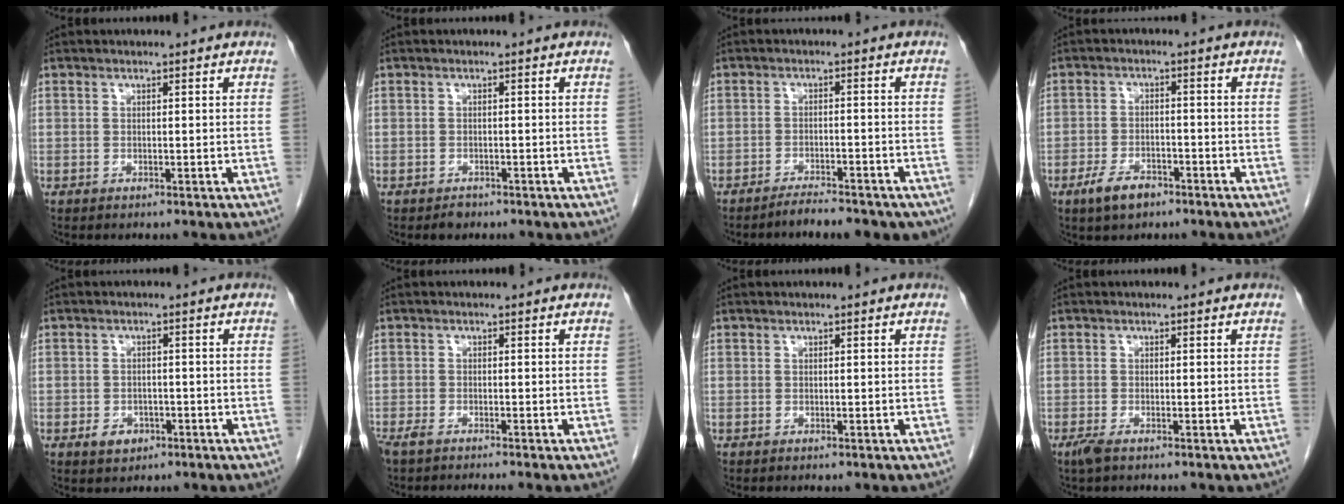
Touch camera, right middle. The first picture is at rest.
{"total": 1.5, "force": [-1.1, 0.9, 0.3], "torque": [-0.010, 0.001, -0.014]}
{"total": 6.6, "force": [-5.6, 1.7, 3.1], "torque": [-0.039, 0.000, -0.076]}
{"total": 4.7, "force": [-3.1, 2.2, 2.8], "torque": [-0.059, 0.001, -0.051]}
{"total": 3.0, "force": [-1.5, 2.2, 1.4], "torque": [-0.020, 0.004, -0.014]}
{"total": 3.9, "force": [-3.3, 0.2, 2.0], "torque": [-0.032, -0.007, -0.053]}
{"total": 0.0}
{"total": 1.8, "force": [-1.2, 0.4, 1.2], "torque": [-0.031, -0.006, -0.022]}